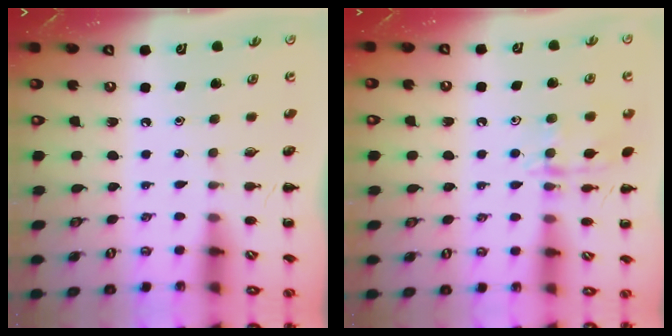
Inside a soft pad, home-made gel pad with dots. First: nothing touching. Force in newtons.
{"total": 12.0, "press": 12.0, "slide": 0.6}